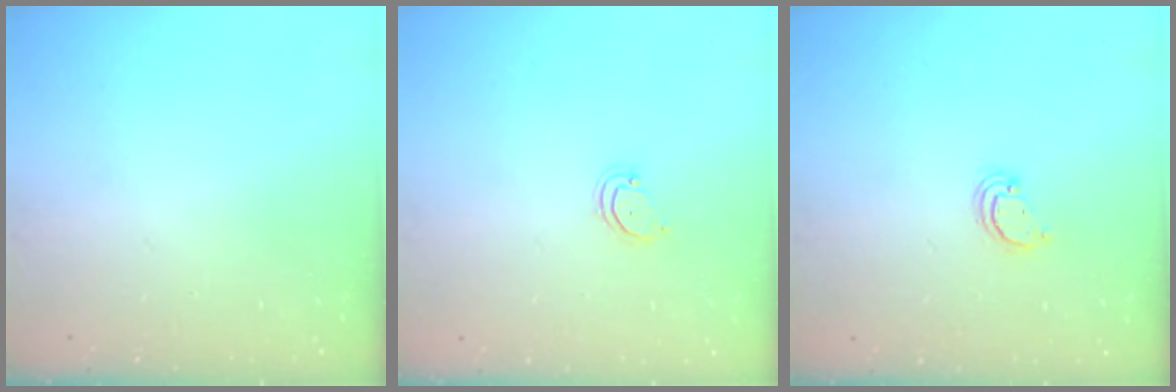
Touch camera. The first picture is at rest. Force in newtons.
{"total": 2.6, "press": 2.6, "slide": 0.2}
{"total": 2.4, "press": 2.4, "slide": 0.2}